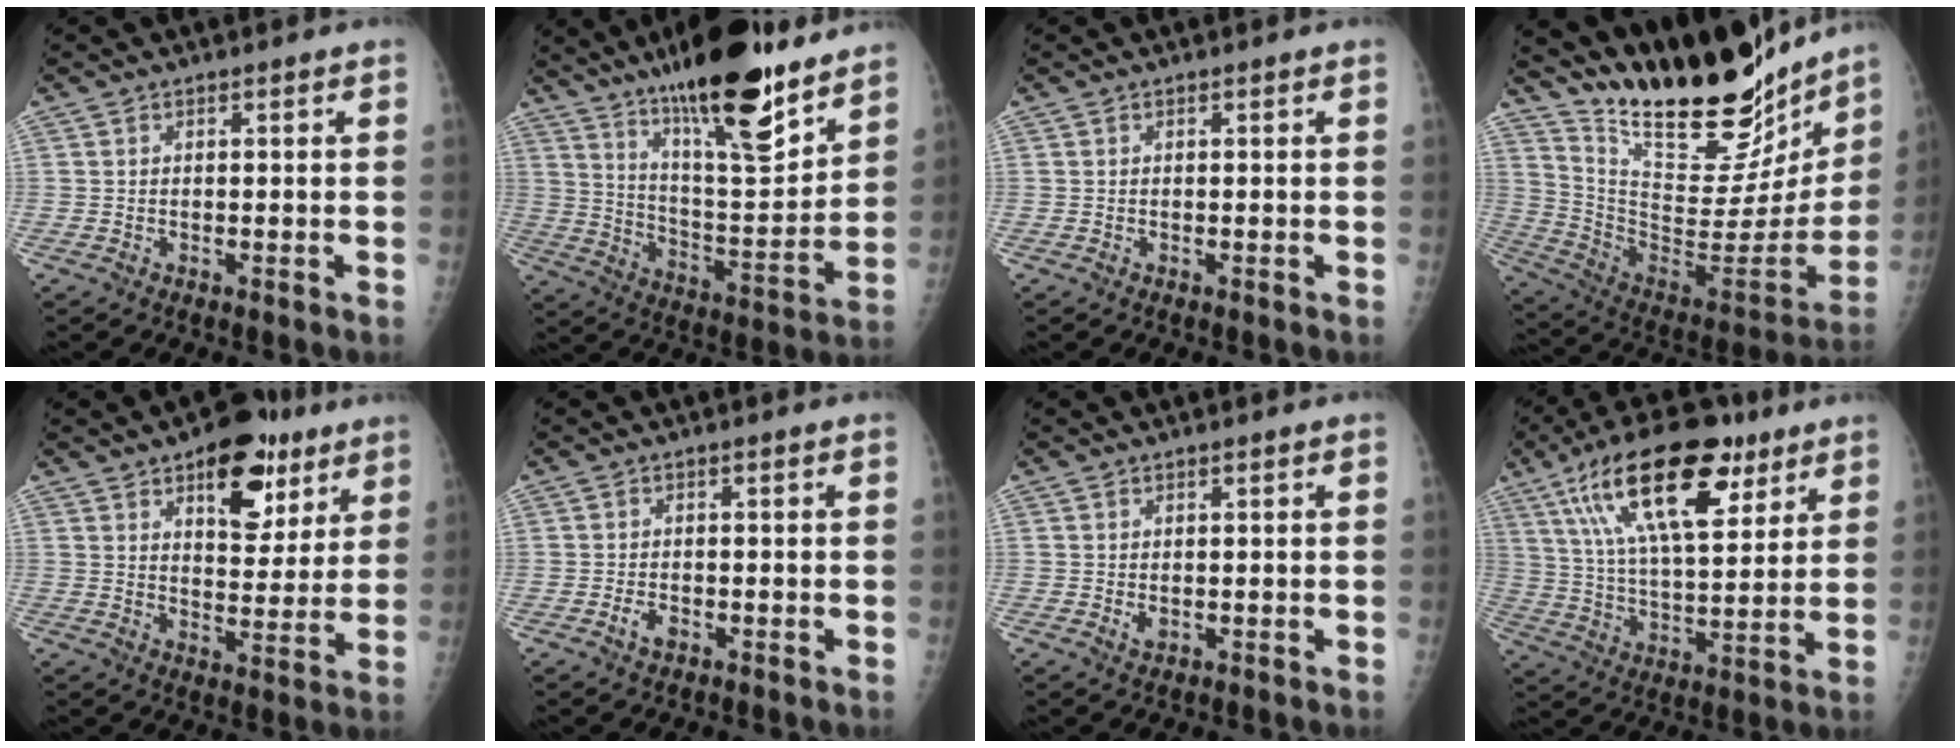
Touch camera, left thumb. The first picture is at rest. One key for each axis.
{"total": 22.4, "fx": 15.9, "fy": 5.5, "fz": 14.8, "tx": -0.209, "ty": -0.085, "tz": 0.263}
{"total": 0.0}
{"total": 30.5, "fx": 24.3, "fy": 10.0, "fz": 15.4, "tx": -0.218, "ty": -0.113, "tz": 0.371}
{"total": 14.5, "fx": 8.0, "fy": 7.5, "fz": 9.4, "tx": -0.082, "ty": -0.034, "tz": 0.115}
{"total": 2.1, "fx": -1.0, "fy": 1.3, "fz": 1.4, "tx": -0.023, "ty": 0.005, "tz": -0.016}
{"total": 1.5, "fx": 0.1, "fy": 1.0, "fz": 1.2, "tx": -0.015, "ty": -0.003, "tz": 0.006}
{"total": 22.5, "fx": 11.6, "fy": 9.4, "fz": 16.8, "tx": -0.268, "ty": -0.023, "tz": 0.198}